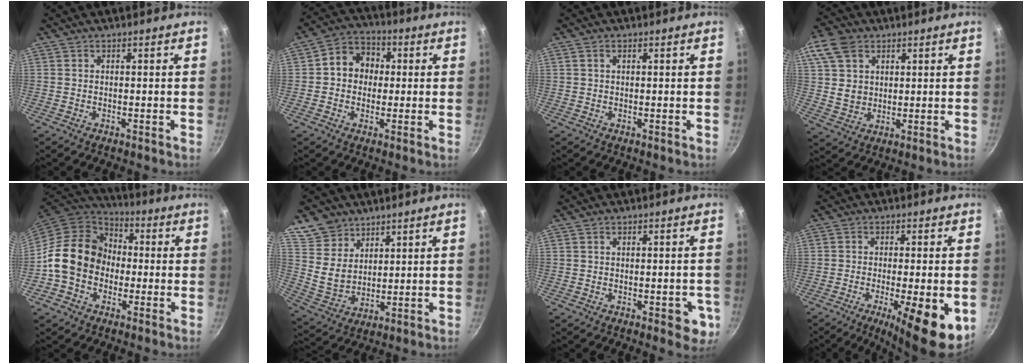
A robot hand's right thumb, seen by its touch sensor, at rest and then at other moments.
{"total": 8.4, "force": [0.6, 7.2, 4.2], "torque": [-0.032, 0.020, -0.008]}
{"total": 1.0, "force": [0.4, 0.5, 0.7], "torque": [-0.011, 0.004, 0.008]}
{"total": 10.1, "force": [4.3, 7.6, 5.0], "torque": [-0.072, -0.012, 0.079]}
{"total": 15.2, "force": [-1.6, 12.6, 8.2], "torque": [-0.102, 0.039, -0.043]}
{"total": 9.4, "force": [6.2, 6.5, 2.6], "torque": [-0.022, -0.026, 0.130]}
{"total": 5.5, "force": [-1.7, 2.5, 4.6], "torque": [-0.030, 0.007, -0.019]}
{"total": 13.4, "force": [-4.6, 3.5, 12.1], "torque": [-0.170, 0.001, -0.065]}